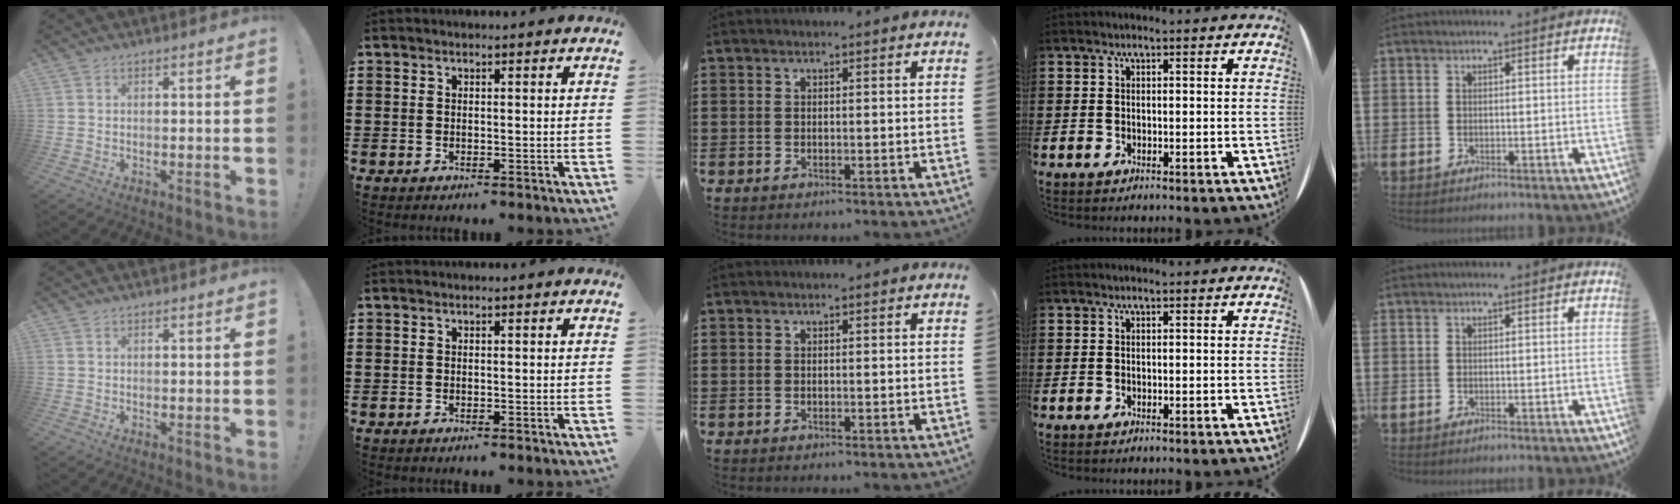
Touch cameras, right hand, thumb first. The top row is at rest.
{}